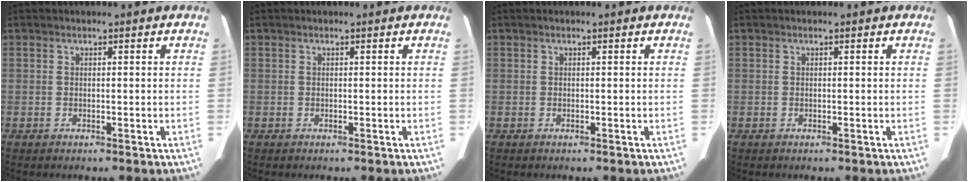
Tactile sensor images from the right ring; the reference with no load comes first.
{"total": 0.0}
{"total": 0.0}
{"total": 0.0}